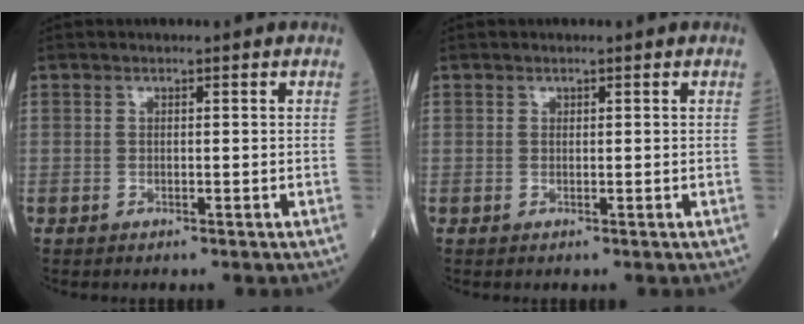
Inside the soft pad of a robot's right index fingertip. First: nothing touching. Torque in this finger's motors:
{"motor_torque": [-0.07, 0.01, -0.04, -0.01]}